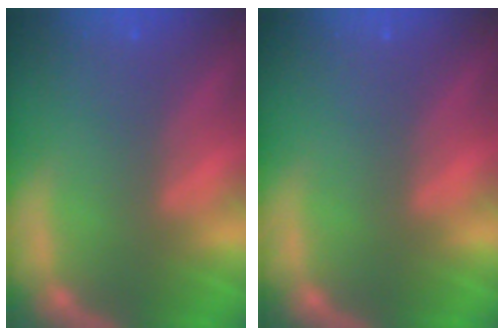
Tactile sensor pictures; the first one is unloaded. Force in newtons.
{"total": 0.0}